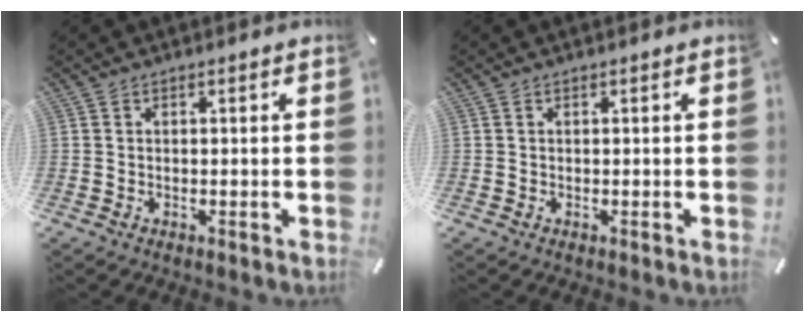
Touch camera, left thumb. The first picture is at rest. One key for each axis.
{"total": 0.0}